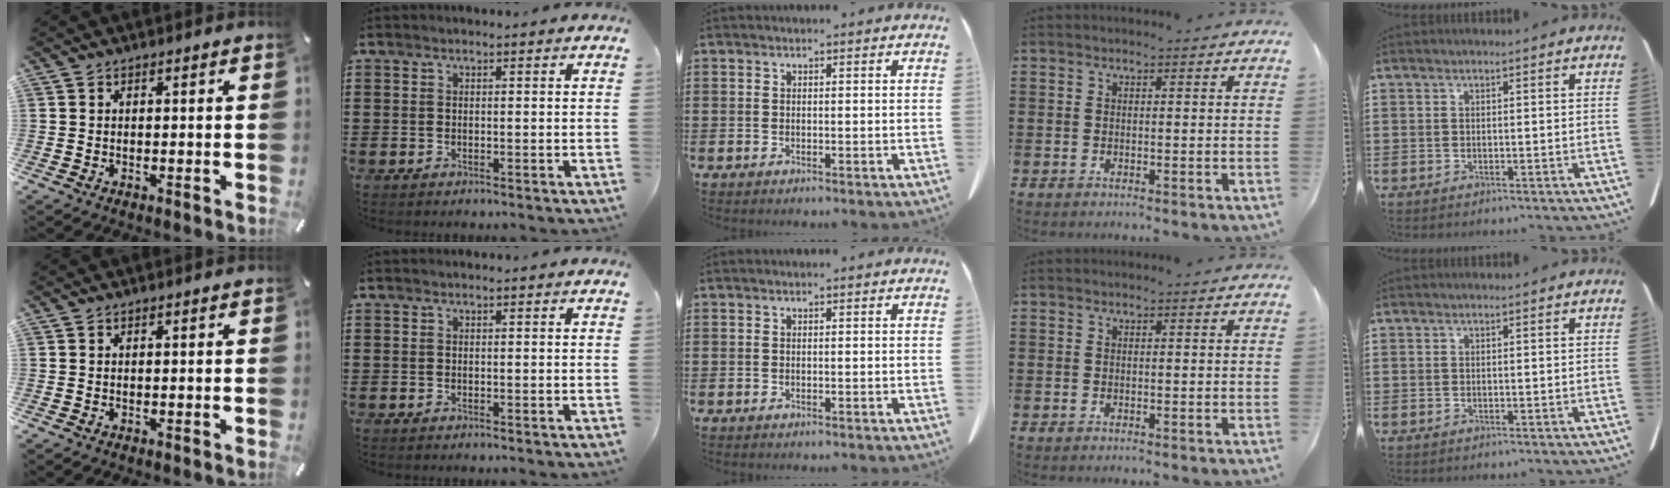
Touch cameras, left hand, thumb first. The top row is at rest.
{}